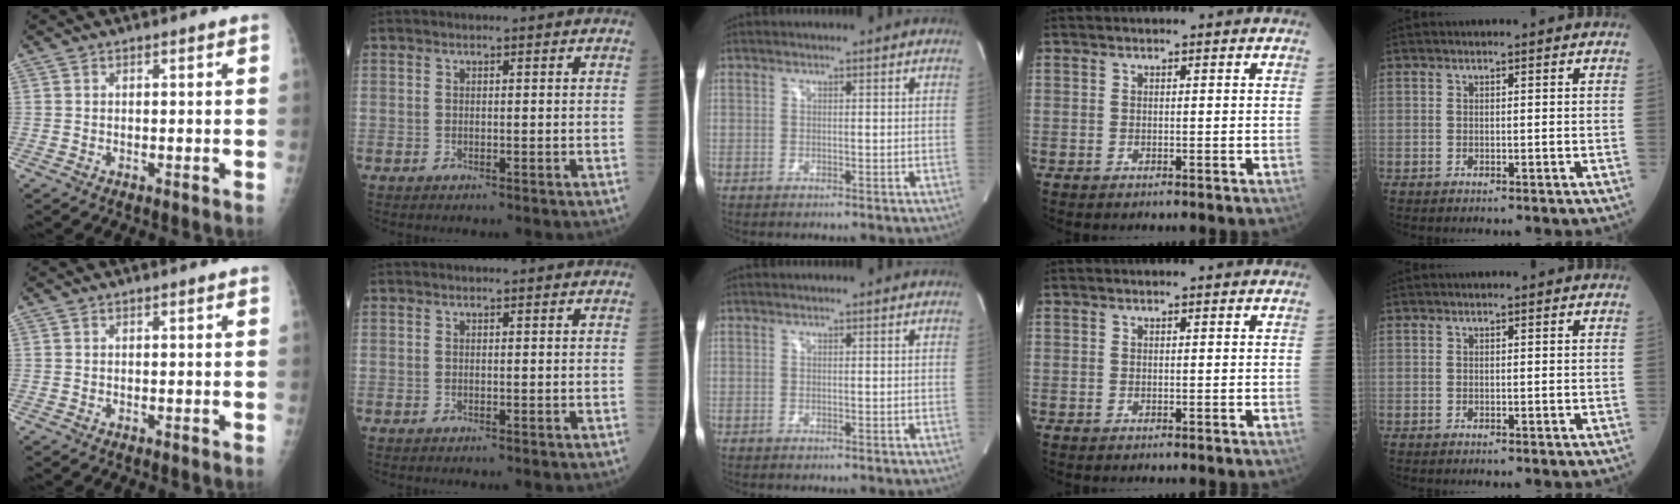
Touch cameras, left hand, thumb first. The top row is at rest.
{}